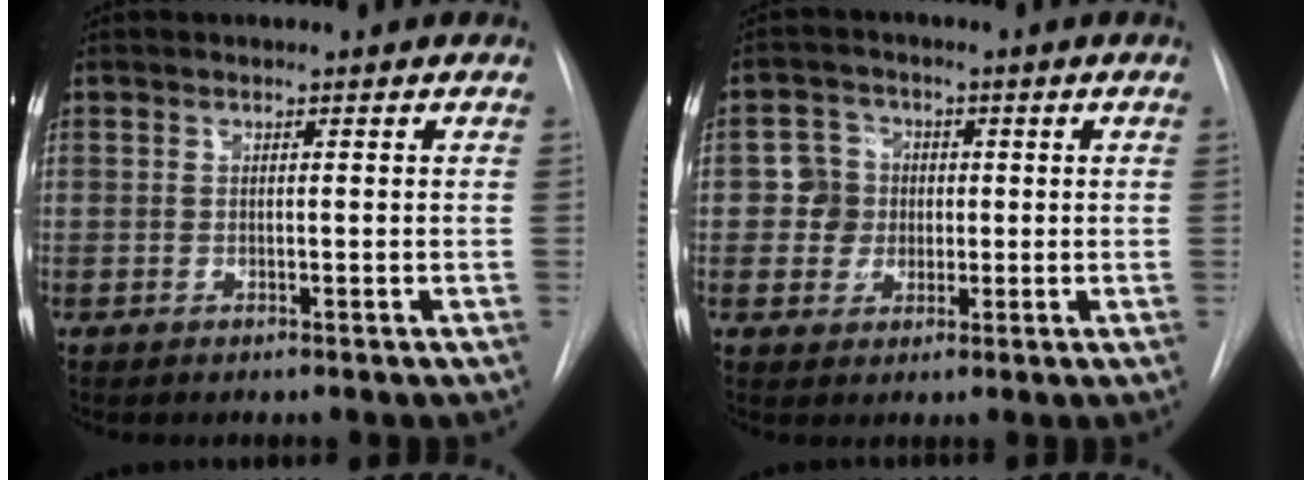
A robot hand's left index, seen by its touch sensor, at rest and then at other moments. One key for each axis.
{"total": 5.0, "fx": 0.0, "fy": 5.0, "fz": 0.8, "tx": -0.013, "ty": 0.019, "tz": 0.003}